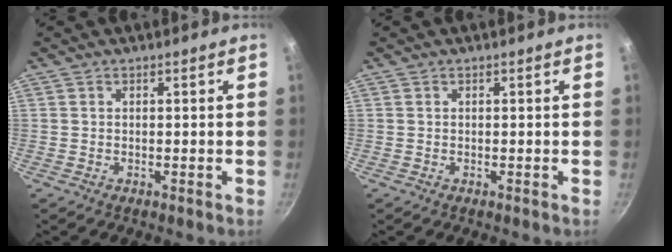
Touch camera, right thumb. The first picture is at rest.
{"total": 0.0}